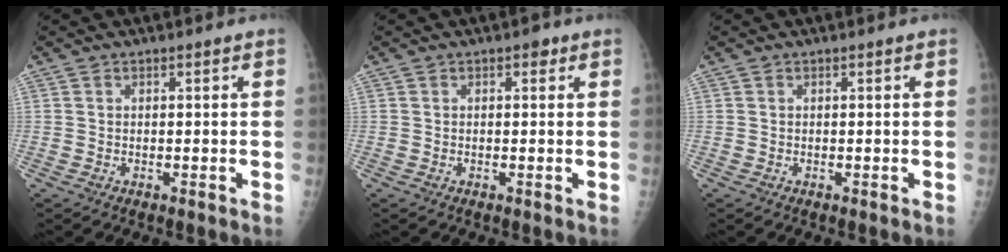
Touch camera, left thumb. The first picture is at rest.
{"total": 1.2, "force": [0.6, 0.8, 0.7], "torque": [0.000, 0.001, 0.004]}
{"total": 0.0}